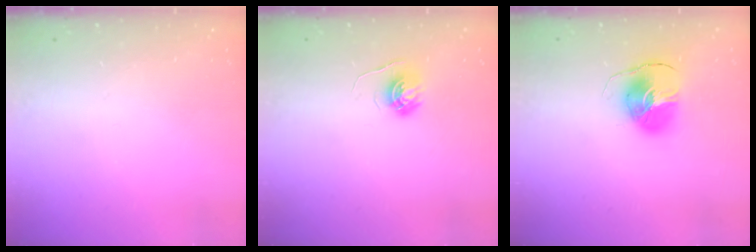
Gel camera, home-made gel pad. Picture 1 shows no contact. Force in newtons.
{"total": 4.6, "press": 4.6, "slide": 0.4}
{"total": 8.7, "press": 8.7, "slide": 1.1}